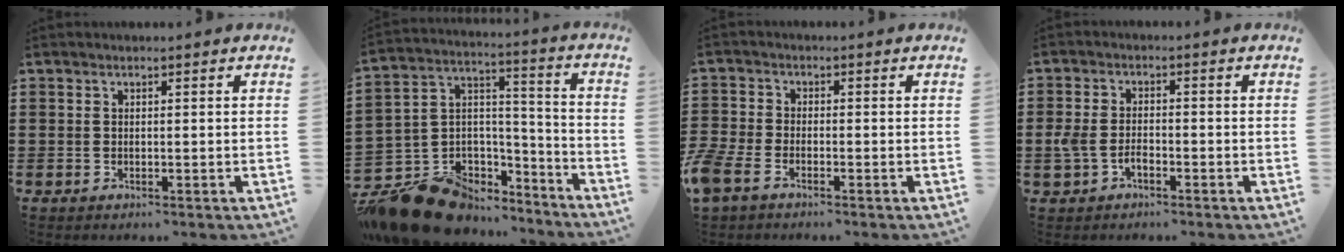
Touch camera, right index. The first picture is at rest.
{"total": 15.8, "force": [-12.1, 8.3, 5.7], "torque": [-0.124, 0.046, -0.207]}
{"total": 3.0, "force": [-2.4, 1.1, 1.4], "torque": [-0.052, -0.006, -0.053]}
{"total": 3.2, "force": [-1.4, 1.8, 2.3], "torque": [-0.057, -0.002, -0.030]}